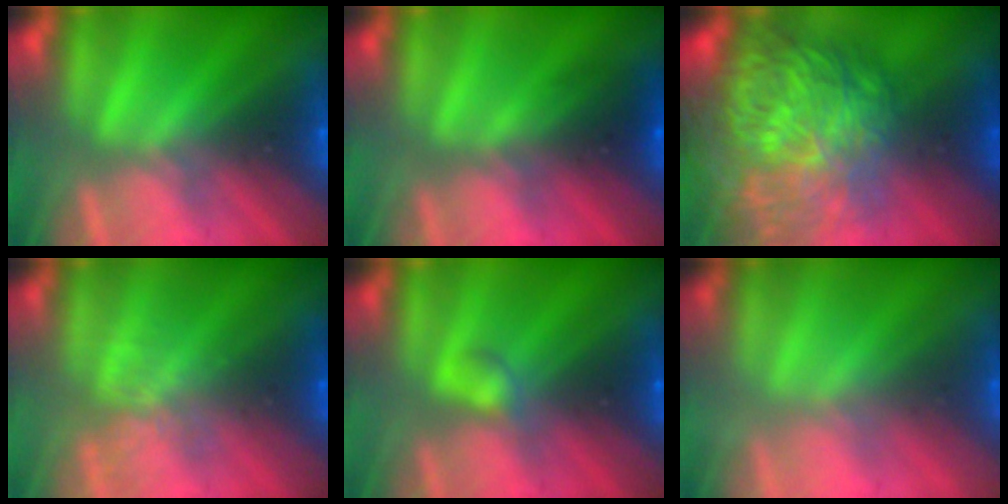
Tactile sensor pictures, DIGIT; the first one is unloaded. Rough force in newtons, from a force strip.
{"total": 2.7}
{"total": 7.4}
{"total": 1.5}
{"total": 2.2}
{"total": 1.7}